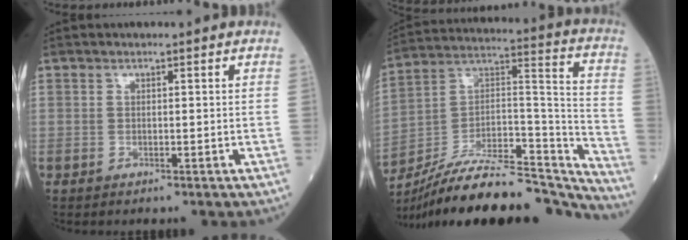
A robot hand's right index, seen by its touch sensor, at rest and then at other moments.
{"total": 29.1, "force": [-25.8, 5.4, 12.4], "torque": [-0.181, 0.014, -0.401]}